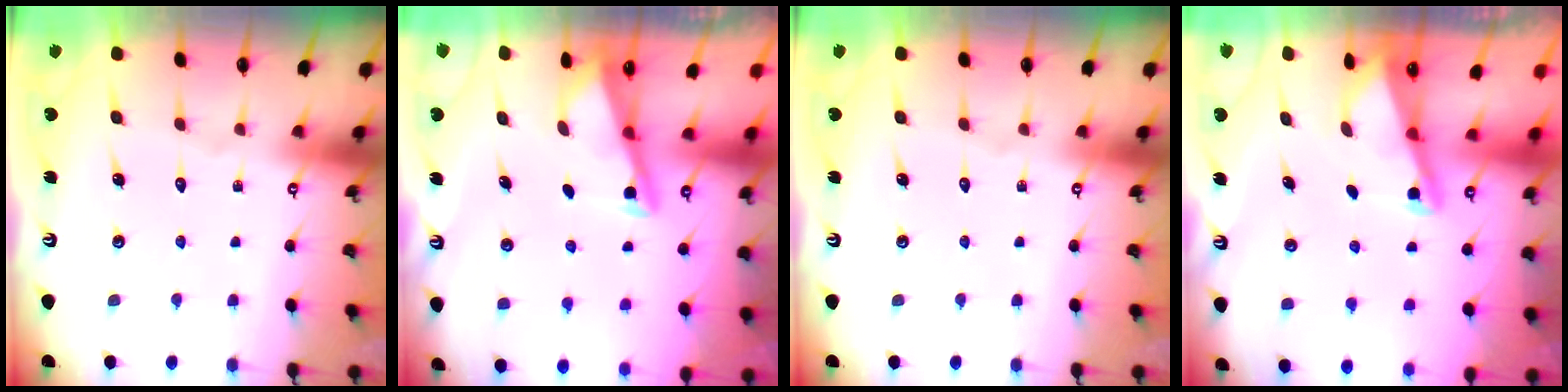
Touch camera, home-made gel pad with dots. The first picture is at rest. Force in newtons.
{"total": 2.9, "press": 2.9, "slide": 0.3}
{"total": 0.0}
{"total": 2.1, "press": 2.1, "slide": 0.4}